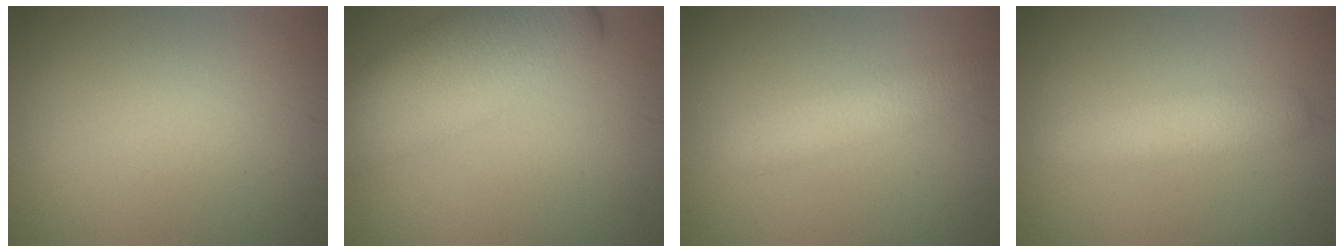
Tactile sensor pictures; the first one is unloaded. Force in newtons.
{"total": 10.3, "press": 10.2, "slide": 0.9}
{"total": 2.9, "press": 2.9, "slide": 0.1}
{"total": 3.0, "press": 3.0, "slide": 0.1}